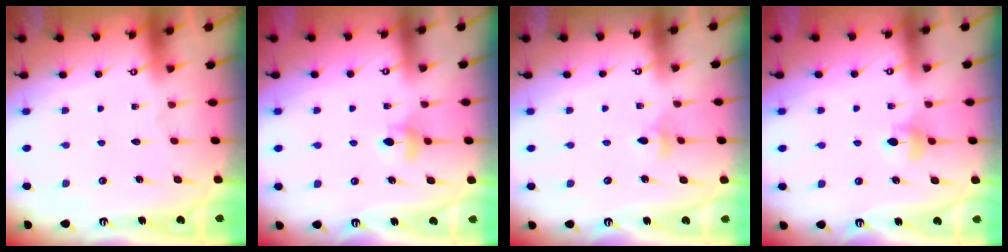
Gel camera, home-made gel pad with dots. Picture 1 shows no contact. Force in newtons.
{"total": 4.6, "press": 4.5, "slide": 0.9}
{"total": 4.4, "press": 4.3, "slide": 1.1}
{"total": 4.6, "press": 4.5, "slide": 0.9}